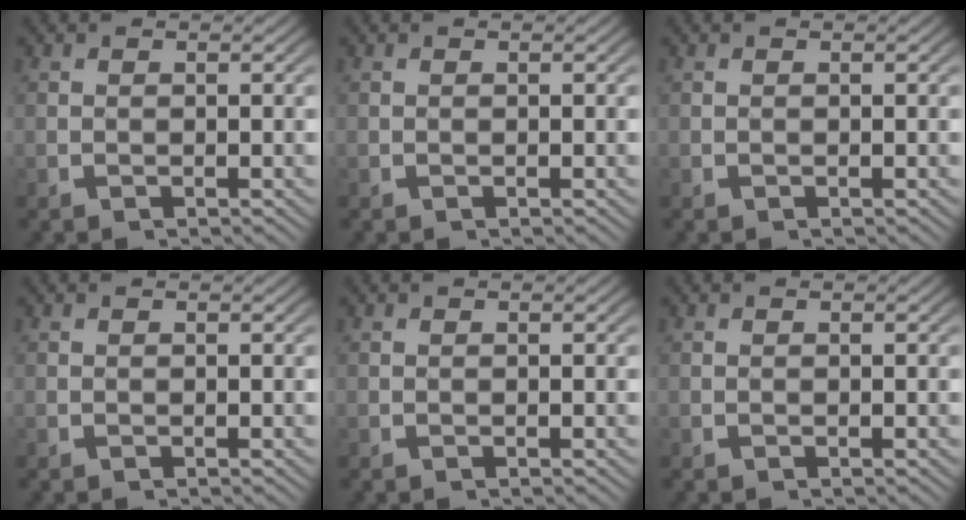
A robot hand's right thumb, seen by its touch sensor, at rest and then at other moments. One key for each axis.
{"total": 0.0}
{"total": 0.0}
{"total": 0.0}
{"total": 0.0}
{"total": 0.0}